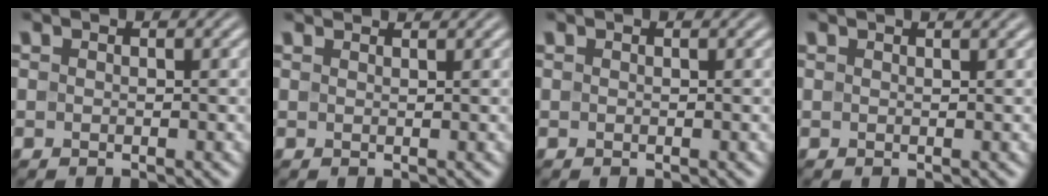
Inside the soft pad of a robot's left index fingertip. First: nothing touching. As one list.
[{"total": 1.9, "force": [1.8, 0.4, 0.7], "torque": [-0.010, -0.005, 0.014]}, {"total": 0.0}, {"total": 1.7, "force": [1.1, 0.6, 1.1], "torque": [-0.009, 0.002, -0.002]}]